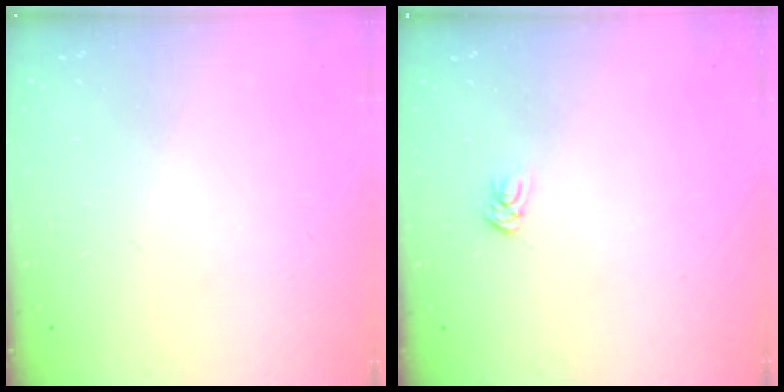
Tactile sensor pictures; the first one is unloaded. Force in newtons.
{"total": 2.6, "press": 2.6, "slide": 0.3}